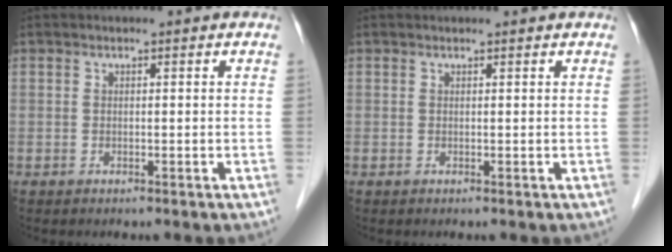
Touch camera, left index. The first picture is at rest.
{"total": 1.0, "force": [1.0, 0.0, 0.1], "torque": [-0.008, 0.007, 0.013]}